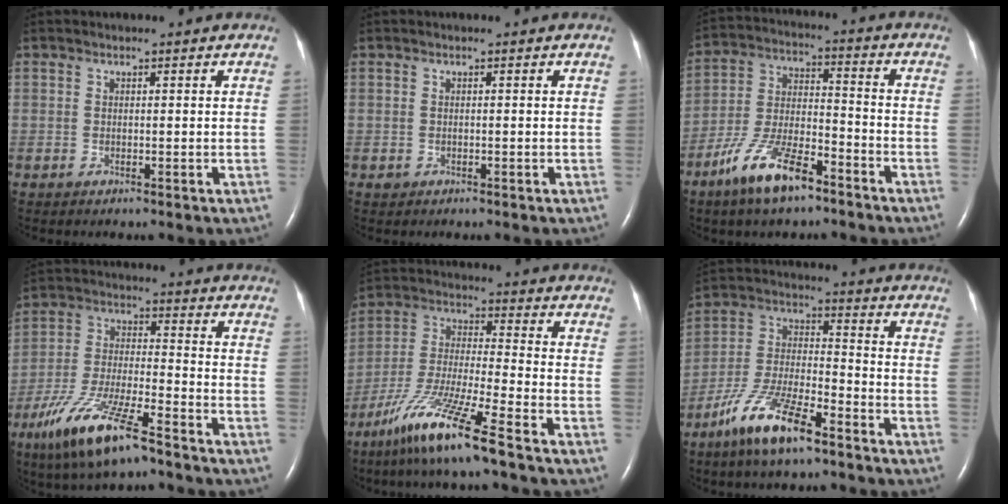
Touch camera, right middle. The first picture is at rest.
{"total": 0.5, "force": [-0.2, 0.5, 0.1], "torque": [-0.003, 0.003, -0.003]}
{"total": 12.1, "force": [-8.0, 3.4, 8.3], "torque": [-0.173, -0.003, -0.153]}
{"total": 14.1, "force": [-9.3, 2.5, 10.3], "torque": [-0.213, -0.024, -0.172]}
{"total": 14.0, "force": [-9.4, -0.4, 10.4], "torque": [-0.219, -0.034, -0.180]}
{"total": 13.2, "force": [-8.8, 2.9, 9.4], "torque": [-0.200, -0.012, -0.166]}